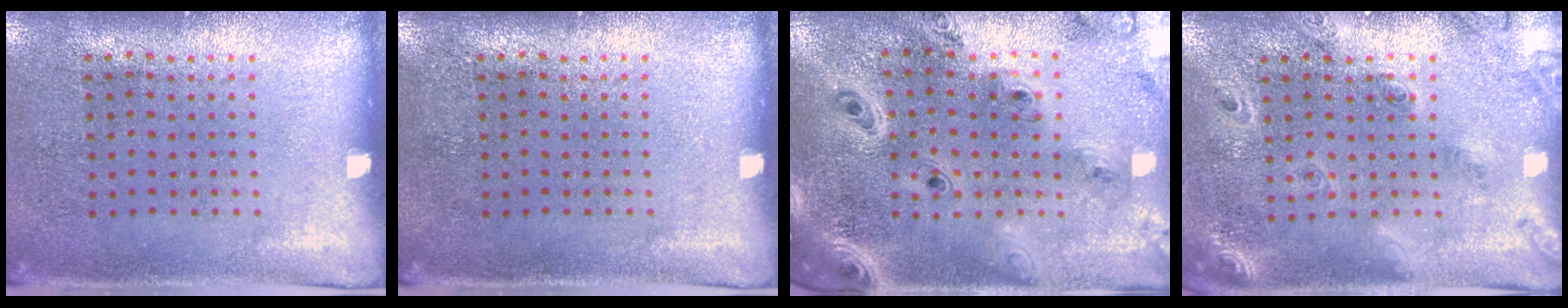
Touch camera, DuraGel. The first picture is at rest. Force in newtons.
{"total": 0.0}
{"total": 2.8, "press": 2.4, "slide": 1.4}
{"total": 1.8, "press": 1.7, "slide": 0.7}